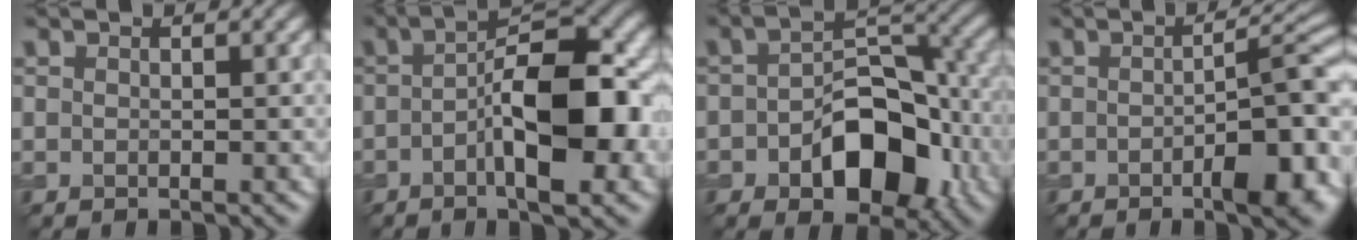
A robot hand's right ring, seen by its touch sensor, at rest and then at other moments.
{"total": 10.1, "force": [-1.8, 3.0, 9.5], "torque": [-0.142, 0.013, -0.027]}
{"total": 9.0, "force": [-3.1, 5.2, 6.6], "torque": [-0.090, 0.009, -0.042]}
{"total": 8.0, "force": [-2.4, 2.4, 7.3], "torque": [-0.086, 0.007, -0.024]}